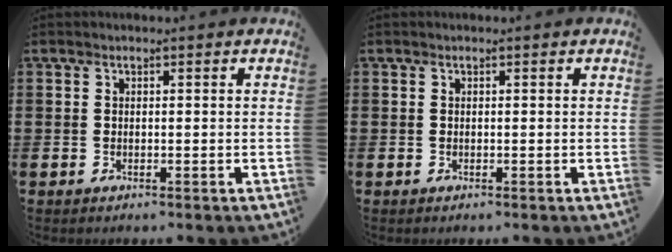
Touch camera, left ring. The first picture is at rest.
{"total": 0.0}